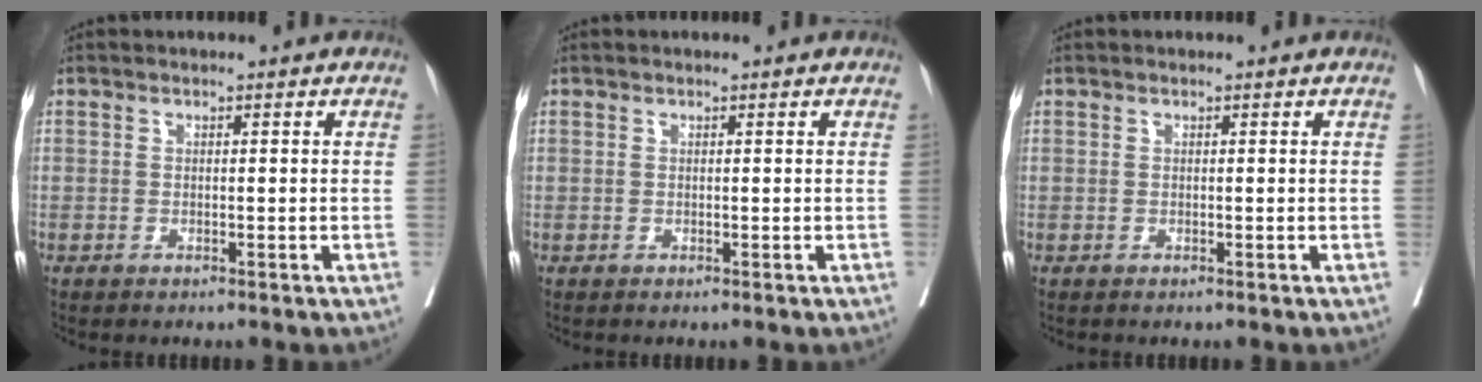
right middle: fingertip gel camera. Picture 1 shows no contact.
{"total": 0.0}
{"total": 0.0}